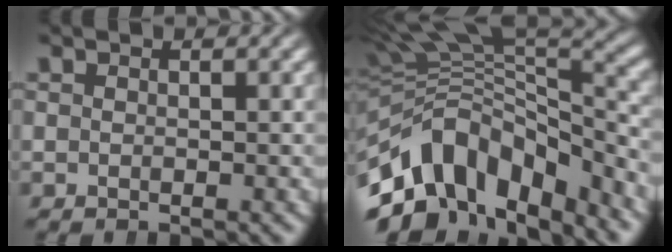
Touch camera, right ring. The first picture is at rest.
{"total": 14.8, "force": [-4.2, 10.6, 9.5], "torque": [-0.182, -0.036, -0.056]}